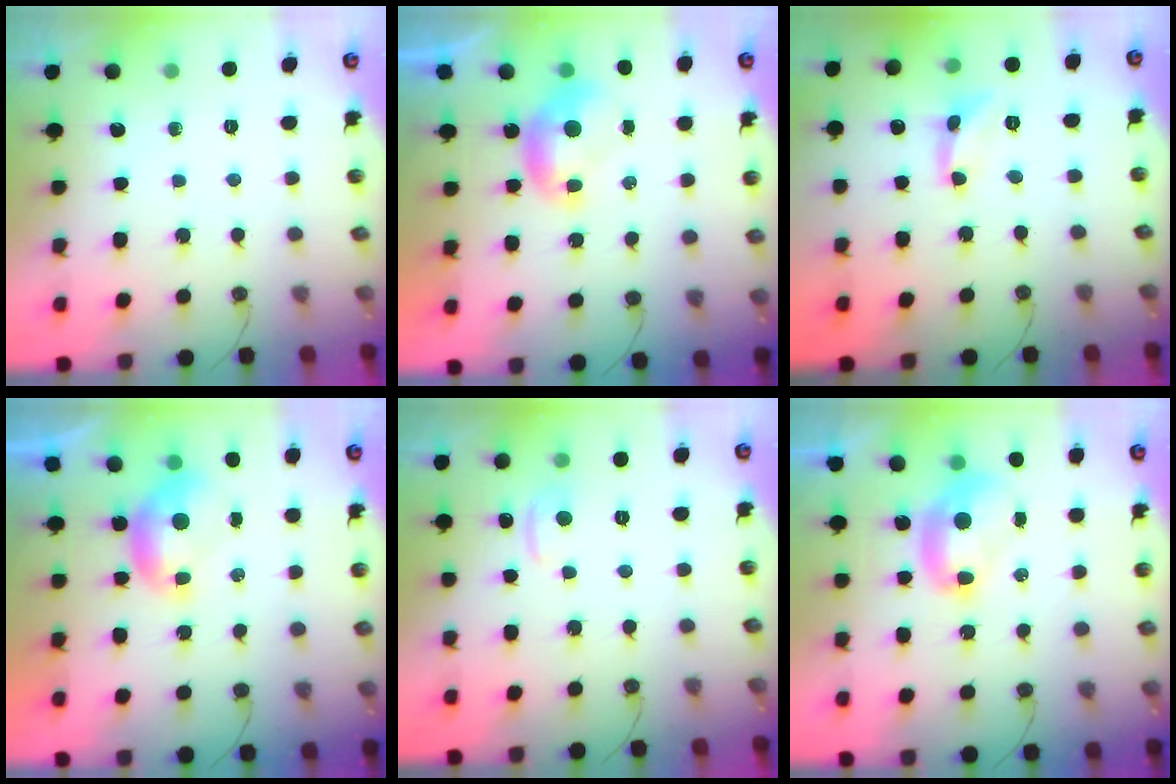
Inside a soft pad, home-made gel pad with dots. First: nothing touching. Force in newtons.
{"total": 0.0}
{"total": 1.1, "press": 1.0, "slide": 0.4}
{"total": 0.0}
{"total": 1.5, "press": 1.2, "slide": 0.9}
{"total": 2.7, "press": 2.7, "slide": 0.1}